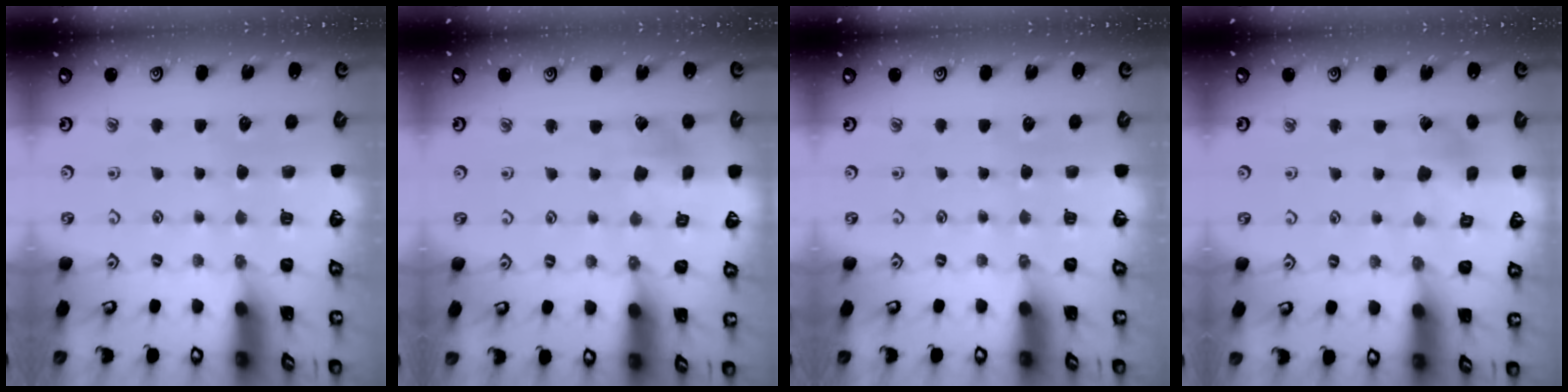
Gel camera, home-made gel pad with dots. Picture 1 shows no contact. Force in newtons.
{"total": 3.0, "press": 3.0, "slide": 0.1}
{"total": 0.0}
{"total": 2.6, "press": 2.5, "slide": 0.3}